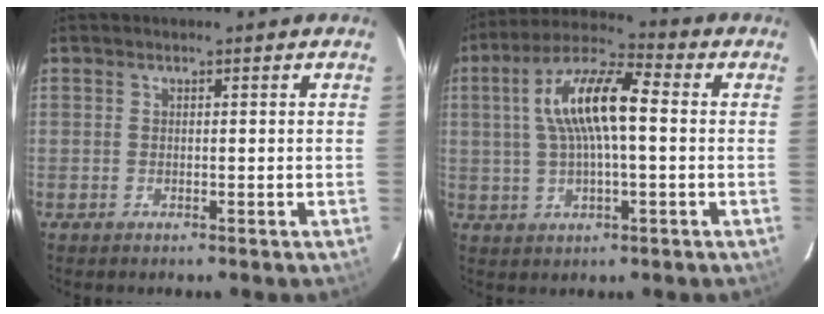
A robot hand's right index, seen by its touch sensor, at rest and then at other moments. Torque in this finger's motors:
{"motor_torque": [0.60, -0.13, 0.91, 0.21]}